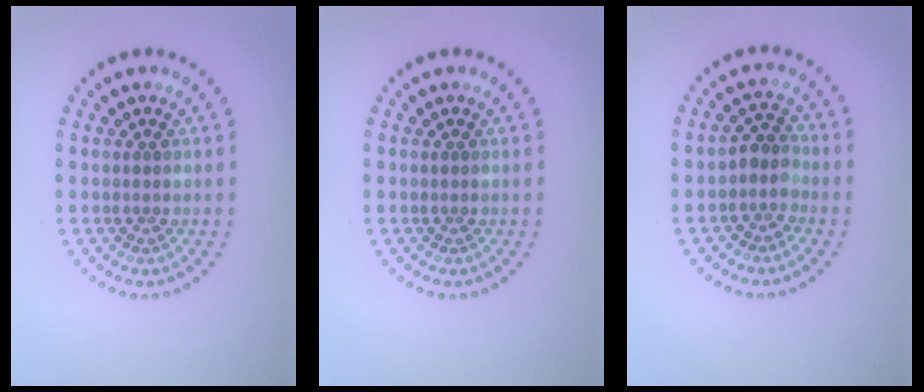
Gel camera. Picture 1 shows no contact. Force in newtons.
{"total": 0.0}
{"total": 2.2, "press": 1.8, "slide": 1.2}